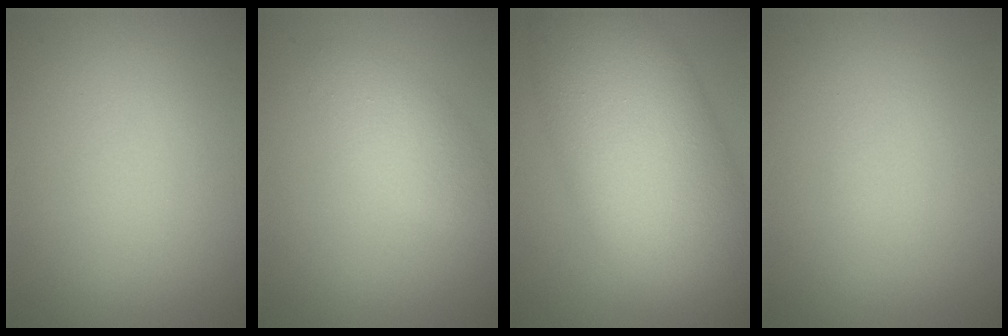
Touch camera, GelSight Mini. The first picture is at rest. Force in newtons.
{"total": 2.4, "press": 2.4, "slide": 0.1}
{"total": 12.4, "press": 12.3, "slide": 0.4}
{"total": 0.0}